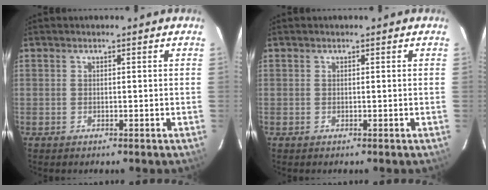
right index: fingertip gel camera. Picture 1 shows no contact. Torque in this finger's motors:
{"motor_torque": [0.00, 0.00, 0.01, 0.00]}